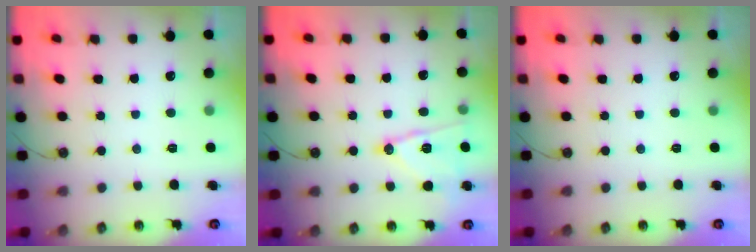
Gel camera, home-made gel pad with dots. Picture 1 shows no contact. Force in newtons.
{"total": 12.8, "press": 12.8, "slide": 0.7}
{"total": 0.0}